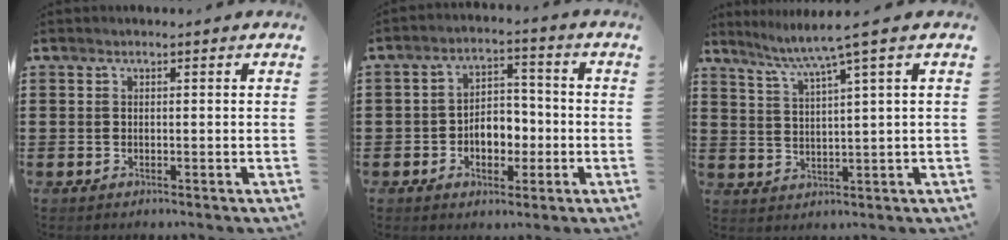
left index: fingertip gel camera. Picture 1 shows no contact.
{"total": 5.3, "force": [-1.5, 3.6, 3.6], "torque": [-0.063, 0.007, -0.032]}
{"total": 4.7, "force": [2.9, -1.0, 3.6], "torque": [-0.080, -0.020, 0.043]}